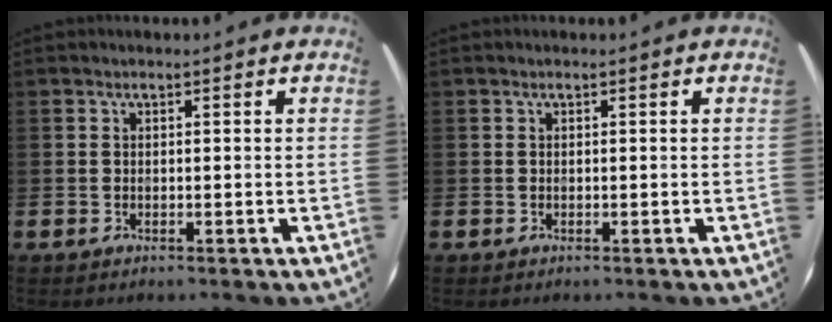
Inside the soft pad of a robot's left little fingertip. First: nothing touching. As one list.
[{"total": 0.0}]